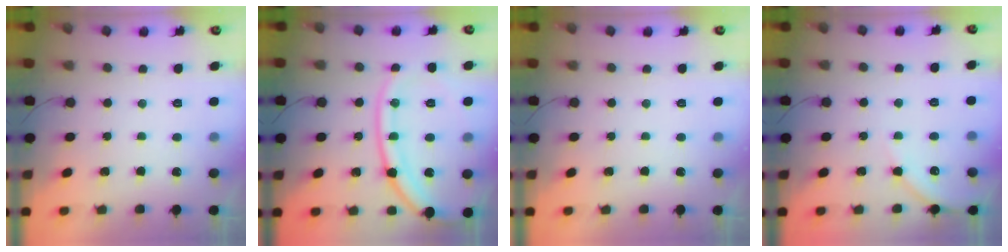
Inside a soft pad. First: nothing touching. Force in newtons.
{"total": 16.5, "press": 16.4, "slide": 1.6}
{"total": 0.0}
{"total": 6.7, "press": 6.7, "slide": 0.8}